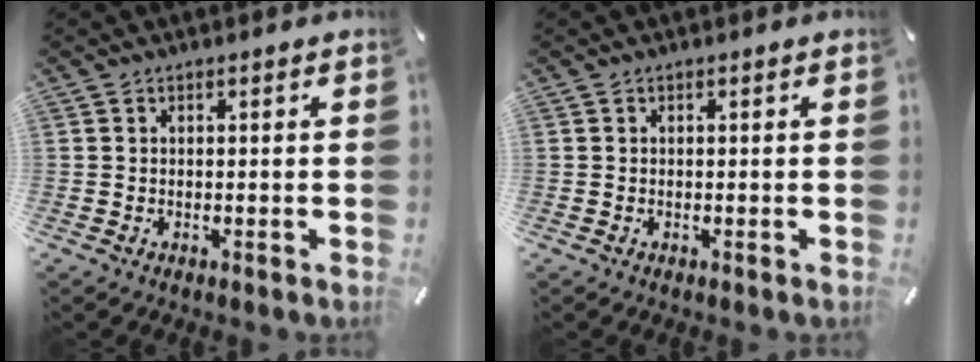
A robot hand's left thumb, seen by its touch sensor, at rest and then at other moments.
{"total": 0.0}